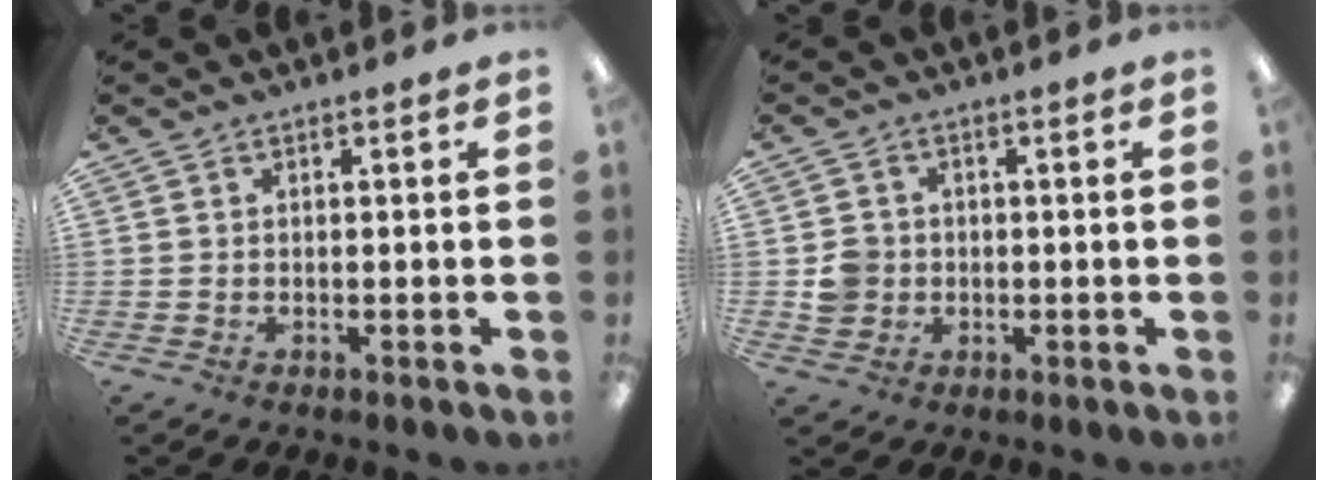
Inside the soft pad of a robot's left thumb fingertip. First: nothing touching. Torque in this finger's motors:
{"motor_torque": [-0.03, 0.04, 0.01, -0.03, 0.00]}